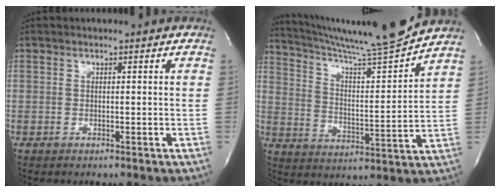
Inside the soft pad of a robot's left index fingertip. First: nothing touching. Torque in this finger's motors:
{"motor_torque": [0.25, -0.33, 0.13, 0.08]}